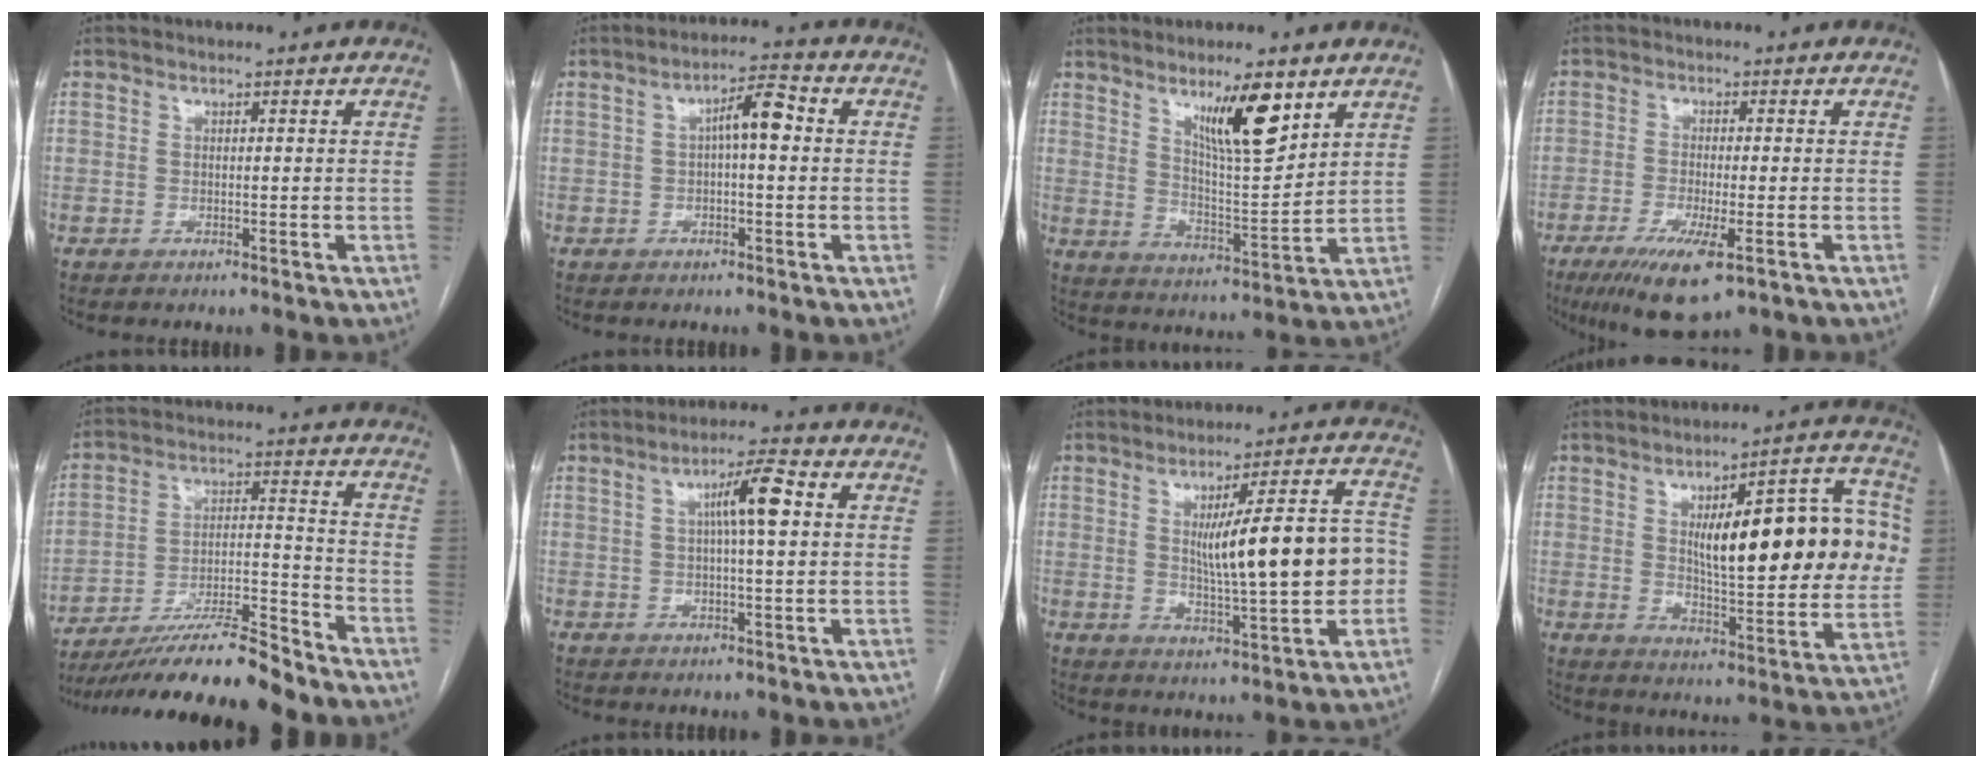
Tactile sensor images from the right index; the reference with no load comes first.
{"total": 5.6, "force": [0.6, 1.3, 5.4], "torque": [-0.090, 0.022, 0.008]}
{"total": 10.5, "force": [6.3, 1.6, 8.3], "torque": [-0.142, -0.008, 0.112]}
{"total": 8.7, "force": [-4.5, 1.5, 7.3], "torque": [-0.135, -0.024, -0.070]}
{"total": 15.7, "force": [-13.6, 1.0, 7.9], "torque": [-0.144, 0.003, -0.236]}
{"total": 6.8, "force": [1.5, 0.4, 6.7], "torque": [-0.116, 0.015, 0.022]}
{"total": 14.5, "force": [0.0, 1.9, 14.4], "torque": [-0.211, 0.019, 0.007]}
{"total": 22.2, "force": [3.7, 5.9, 21.0], "torque": [-0.281, 0.026, 0.056]}